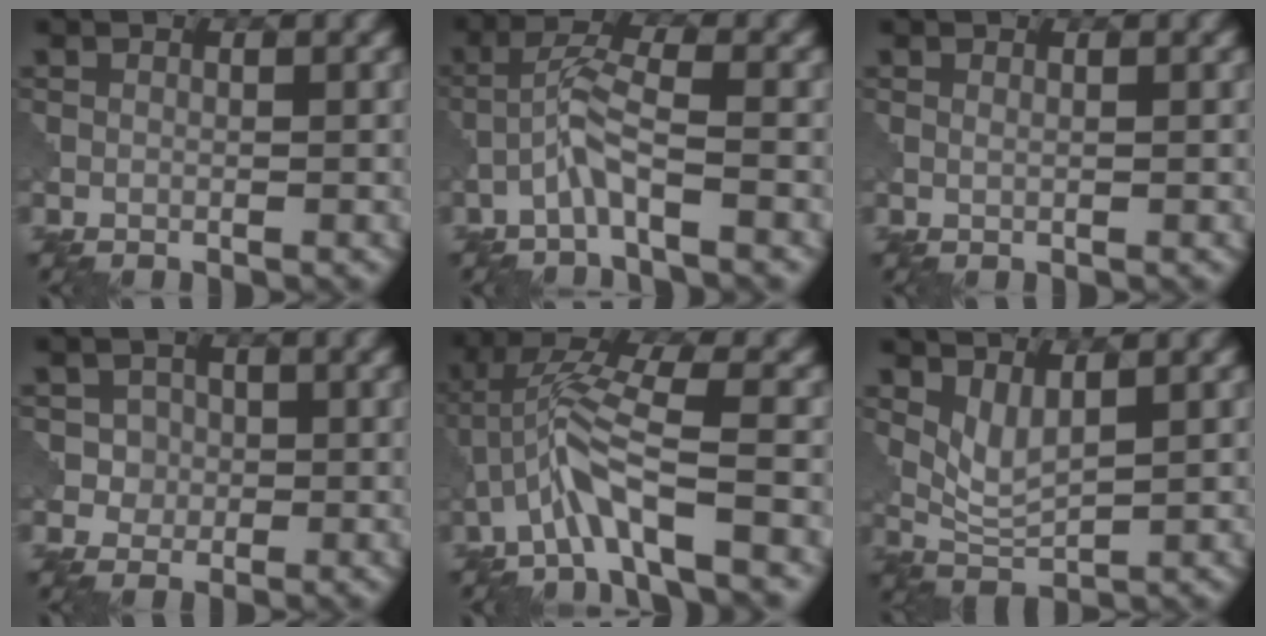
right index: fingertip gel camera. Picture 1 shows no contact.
{"total": 3.0, "force": [-1.5, 0.3, 2.5], "torque": [-0.058, 0.013, -0.037]}
{"total": 0.5, "force": [0.5, 0.1, 0.2], "torque": [-0.006, -0.002, 0.007]}
{"total": 2.6, "force": [0.3, 2.5, 0.7], "torque": [0.002, 0.000, 0.006]}
{"total": 4.9, "force": [-2.5, 0.7, 4.2], "torque": [-0.091, 0.015, -0.052]}
{"total": 2.8, "force": [1.5, 0.9, 2.1], "torque": [-0.051, -0.012, 0.040]}